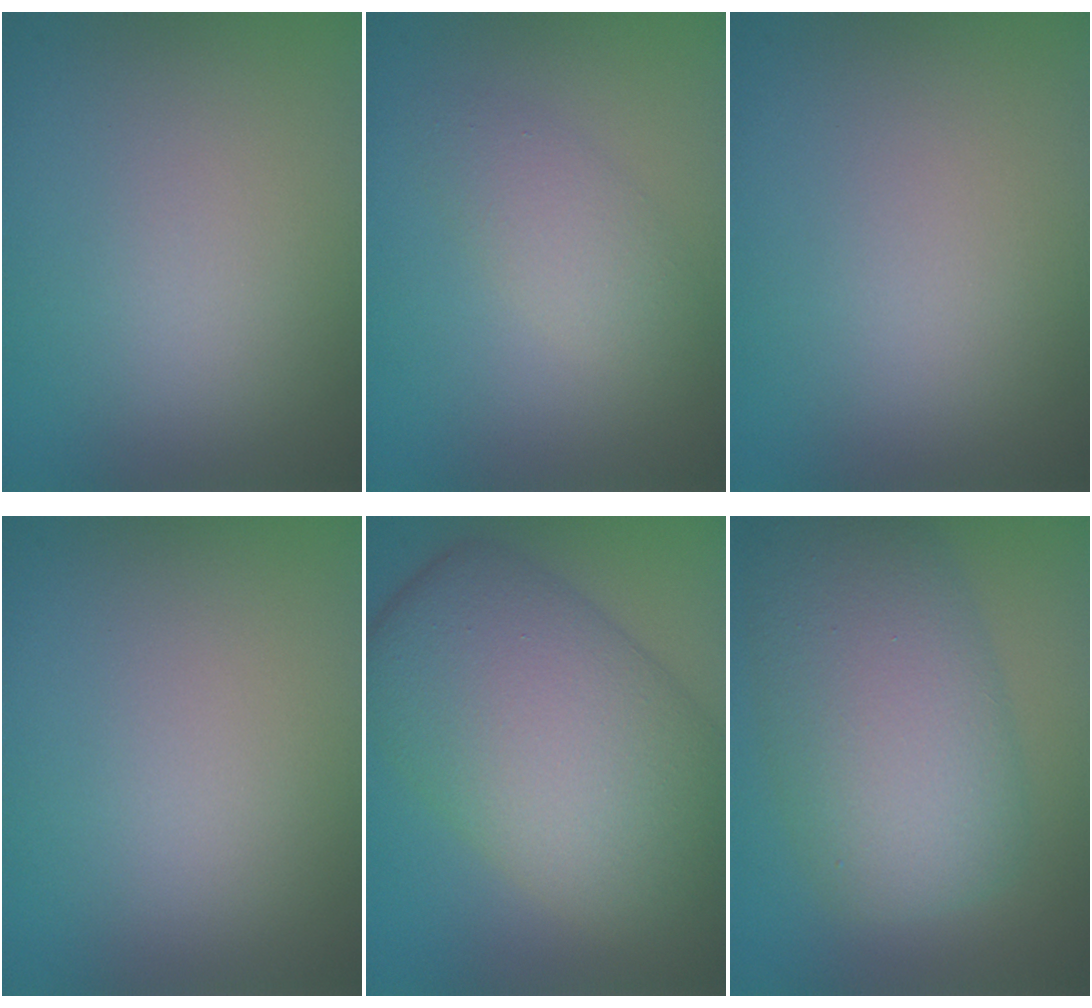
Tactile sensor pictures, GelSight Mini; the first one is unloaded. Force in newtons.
{"total": 2.0, "press": 2.0, "slide": 0.0}
{"total": 0.0}
{"total": 0.0}
{"total": 12.0, "press": 12.0, "slide": 0.5}
{"total": 8.4, "press": 8.4, "slide": 0.2}